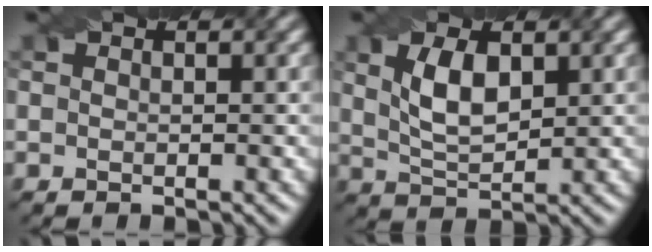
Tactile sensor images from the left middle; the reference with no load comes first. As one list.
[{"total": 4.1, "force": [0.9, 2.0, 3.5], "torque": [-0.081, 0.005, 0.023]}]